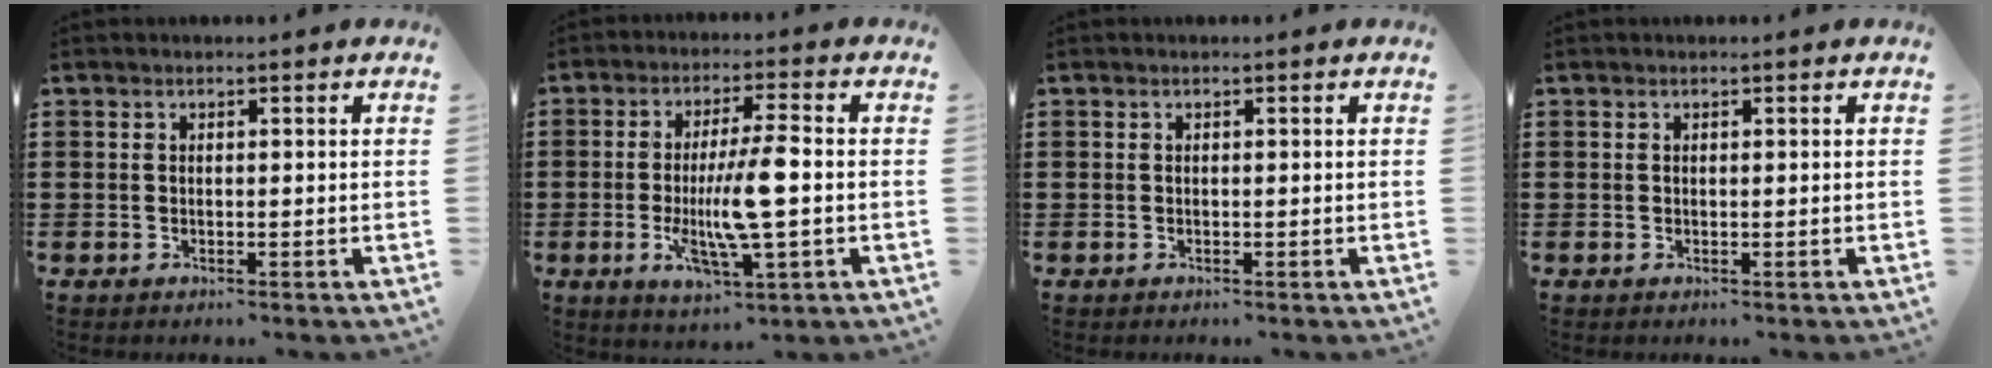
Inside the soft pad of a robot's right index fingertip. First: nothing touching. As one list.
[{"total": 9.6, "force": [-1.2, 1.8, 9.3], "torque": [-0.179, -0.006, -0.024]}, {"total": 0.0}, {"total": 0.0}]